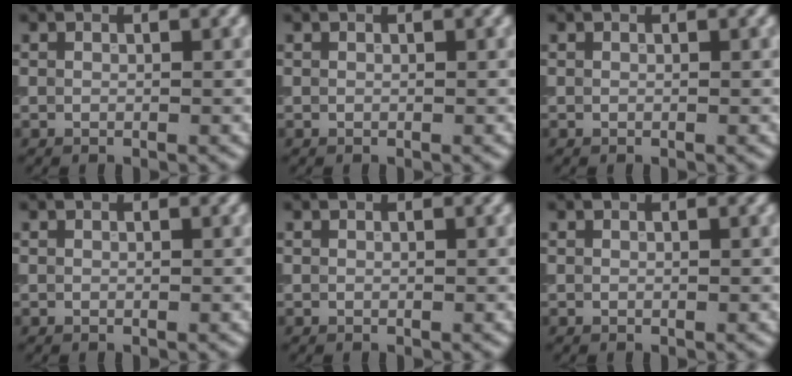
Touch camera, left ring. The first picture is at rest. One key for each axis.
{"total": 0.0}
{"total": 0.0}
{"total": 0.0}
{"total": 0.0}
{"total": 0.0}